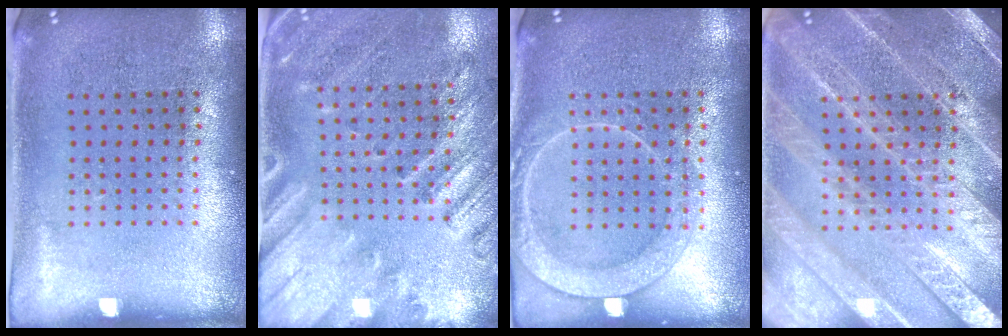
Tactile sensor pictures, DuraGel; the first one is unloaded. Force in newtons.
{"total": 2.4, "press": 2.0, "slide": 1.5}
{"total": 2.7, "press": 2.6, "slide": 0.3}
{"total": 5.9, "press": 5.9, "slide": 0.7}